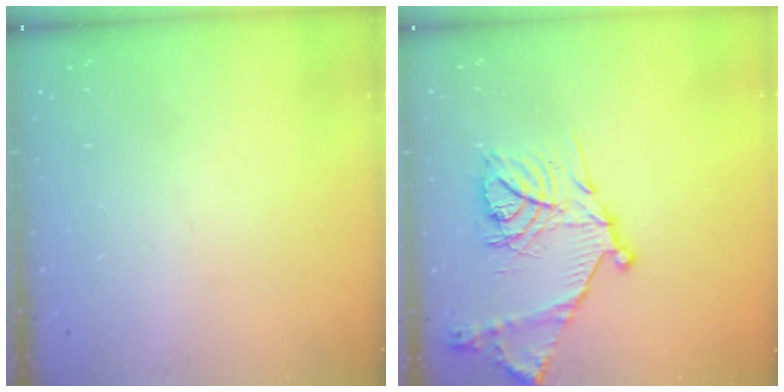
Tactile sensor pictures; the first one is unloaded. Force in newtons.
{"total": 19.6, "press": 19.6, "slide": 1.5}